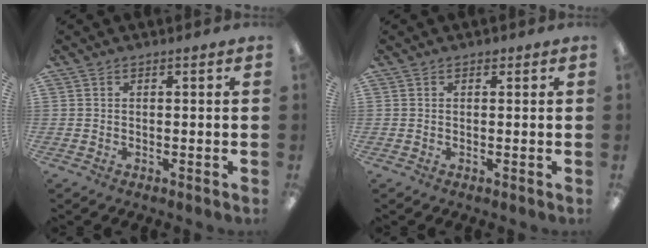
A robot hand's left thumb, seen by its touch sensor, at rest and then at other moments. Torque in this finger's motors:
{"motor_torque": [0.22, 0.08, 0.58, -0.15, 0.03]}